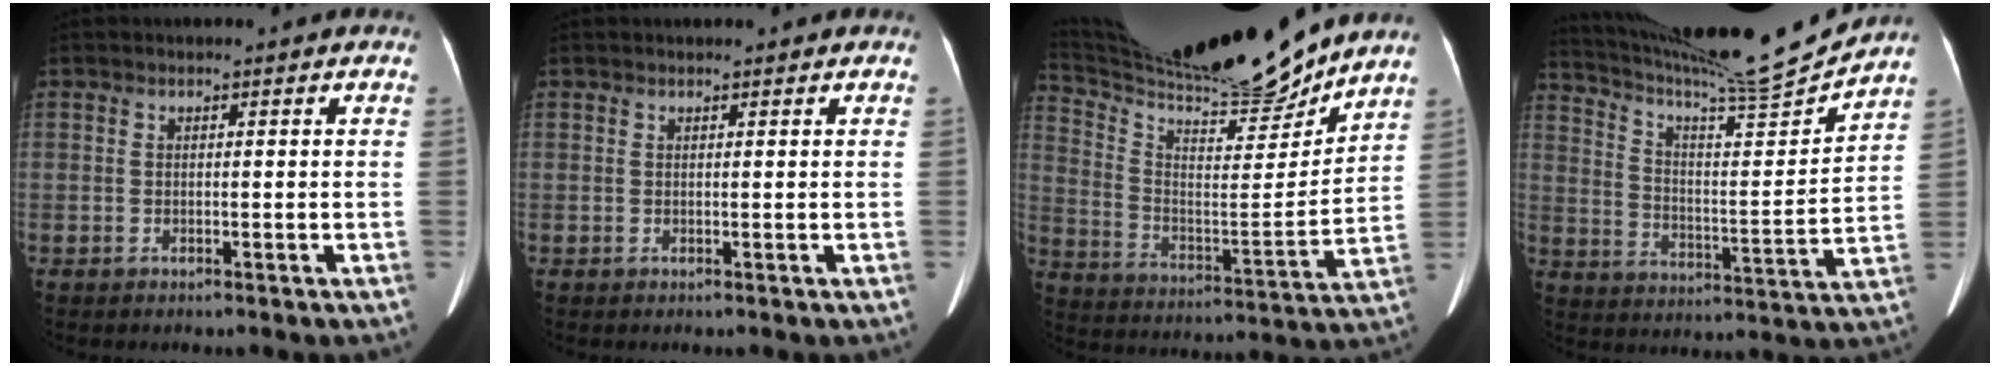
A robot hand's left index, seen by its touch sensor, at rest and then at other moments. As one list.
[{"total": 1.7, "force": [1.4, 0.3, 0.8], "torque": [-0.011, 0.016, 0.020]}, {"total": 20.9, "force": [19.3, 0.6, 8.0], "torque": [-0.159, -0.035, 0.314]}, {"total": 18.8, "force": [17.6, -1.6, 6.4], "torque": [-0.127, -0.041, 0.273]}]